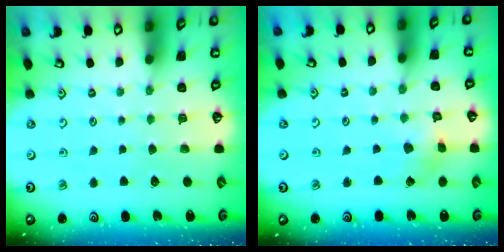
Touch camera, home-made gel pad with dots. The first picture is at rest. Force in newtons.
{"total": 2.5, "press": 2.5, "slide": 0.3}